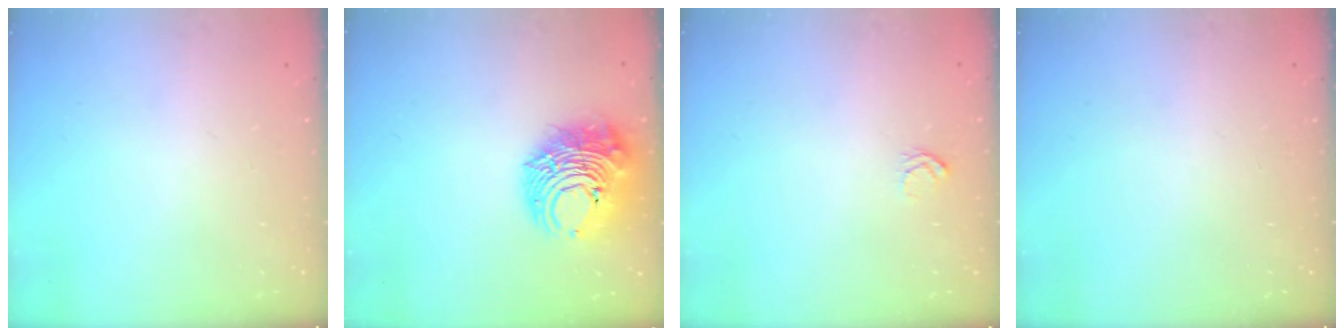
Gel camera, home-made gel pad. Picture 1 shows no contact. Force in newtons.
{"total": 12.9, "press": 12.8, "slide": 1.6}
{"total": 3.3, "press": 3.2, "slide": 0.4}
{"total": 0.0}